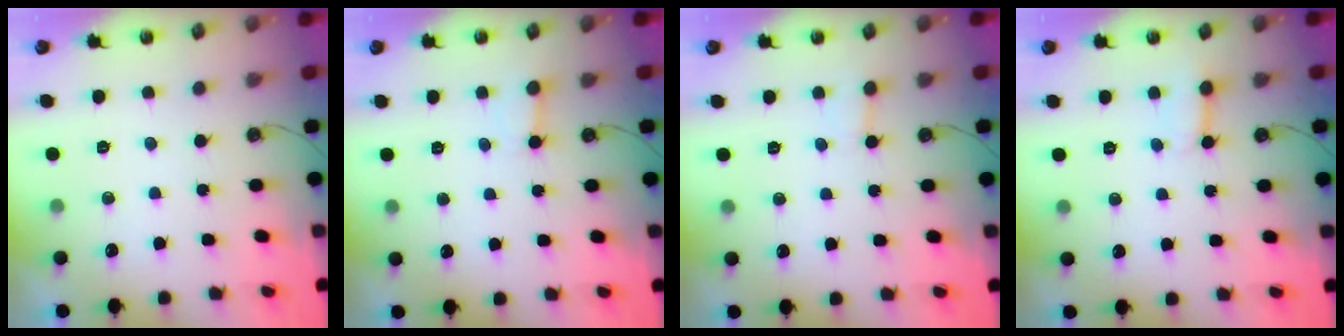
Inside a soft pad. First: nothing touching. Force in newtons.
{"total": 2.6, "press": 2.6, "slide": 0.1}
{"total": 3.6, "press": 3.5, "slide": 0.3}
{"total": 3.9, "press": 3.9, "slide": 0.3}